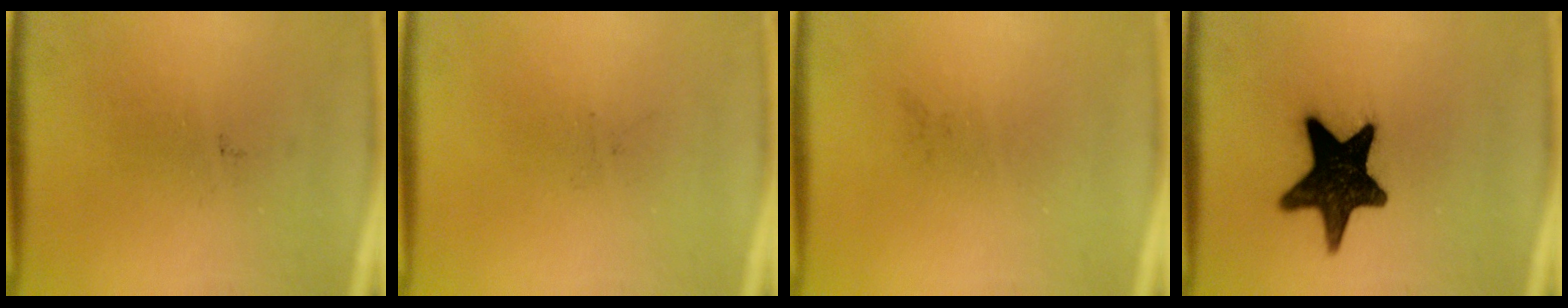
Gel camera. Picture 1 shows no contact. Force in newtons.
{"total": 0.0}
{"total": 0.0}
{"total": 16.6}